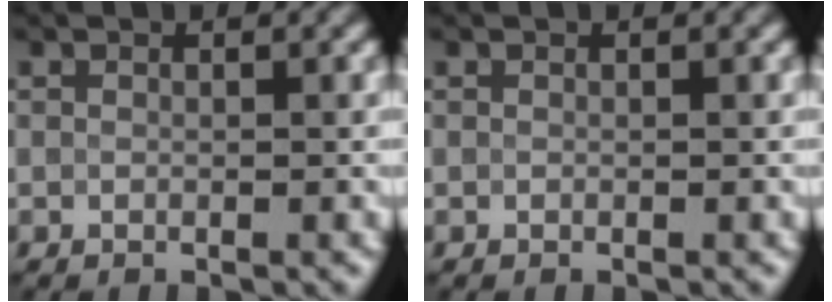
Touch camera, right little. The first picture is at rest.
{"total": 0.0}